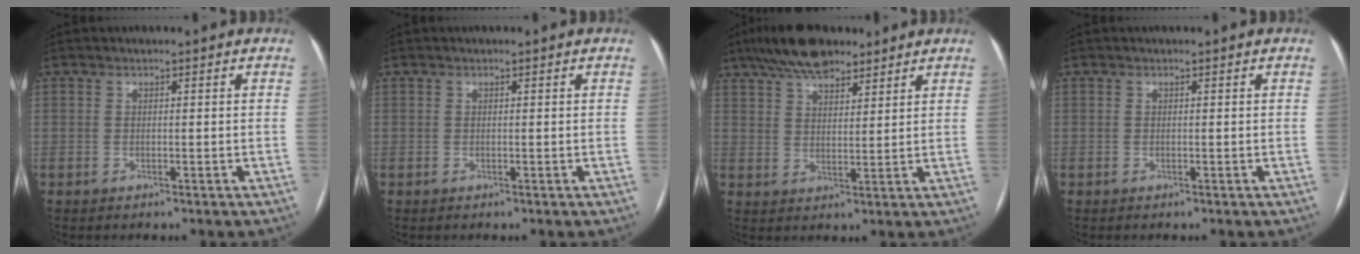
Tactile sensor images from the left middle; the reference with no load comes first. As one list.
[{"total": 0.0}, {"total": 9.5, "force": [7.3, 3.4, 5.0], "torque": [-0.090, 0.020, 0.129]}, {"total": 0.0}]